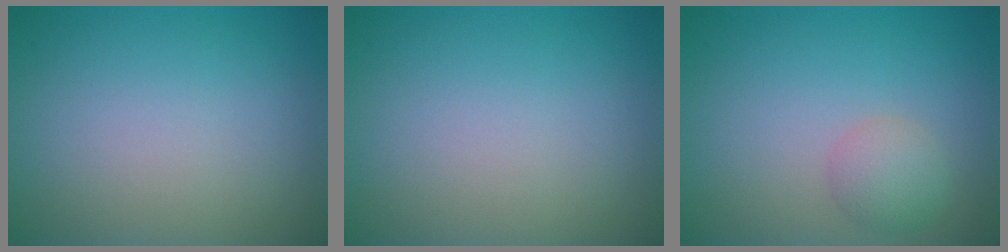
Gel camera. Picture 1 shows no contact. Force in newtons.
{"total": 0.0}
{"total": 2.1, "press": 2.1, "slide": 0.1}